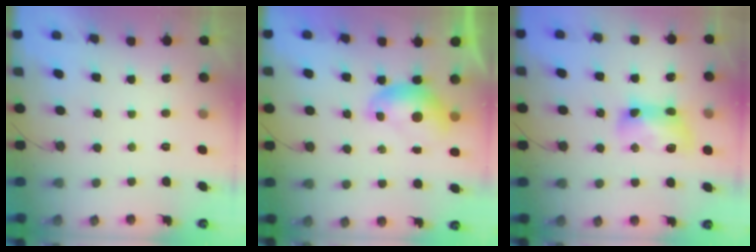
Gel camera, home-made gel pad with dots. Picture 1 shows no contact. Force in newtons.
{"total": 7.3, "press": 7.3, "slide": 0.1}
{"total": 9.6, "press": 9.5, "slide": 0.7}